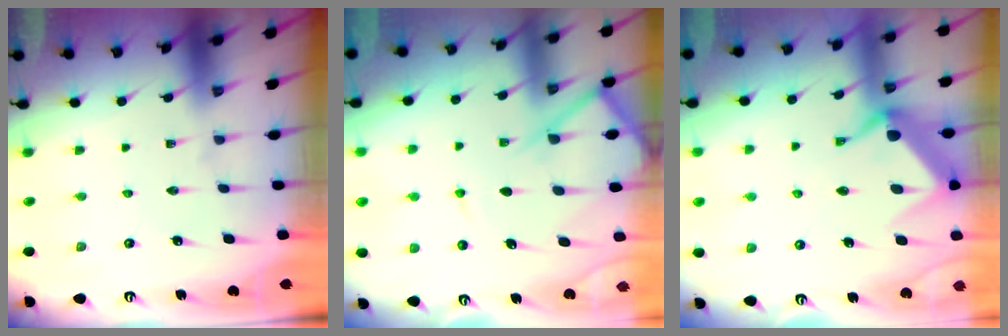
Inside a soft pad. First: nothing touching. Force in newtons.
{"total": 8.4, "press": 8.4, "slide": 1.1}
{"total": 9.7, "press": 9.7, "slide": 0.7}